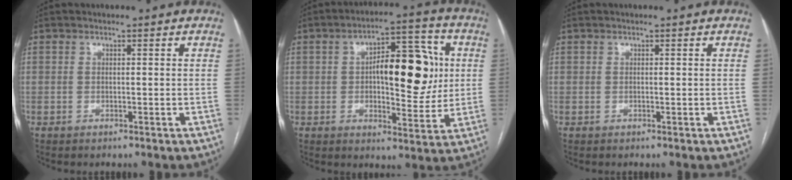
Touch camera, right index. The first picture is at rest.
{"total": 14.1, "force": [1.7, 5.3, 12.9], "torque": [-0.182, 0.026, 0.029]}
{"total": 0.0}